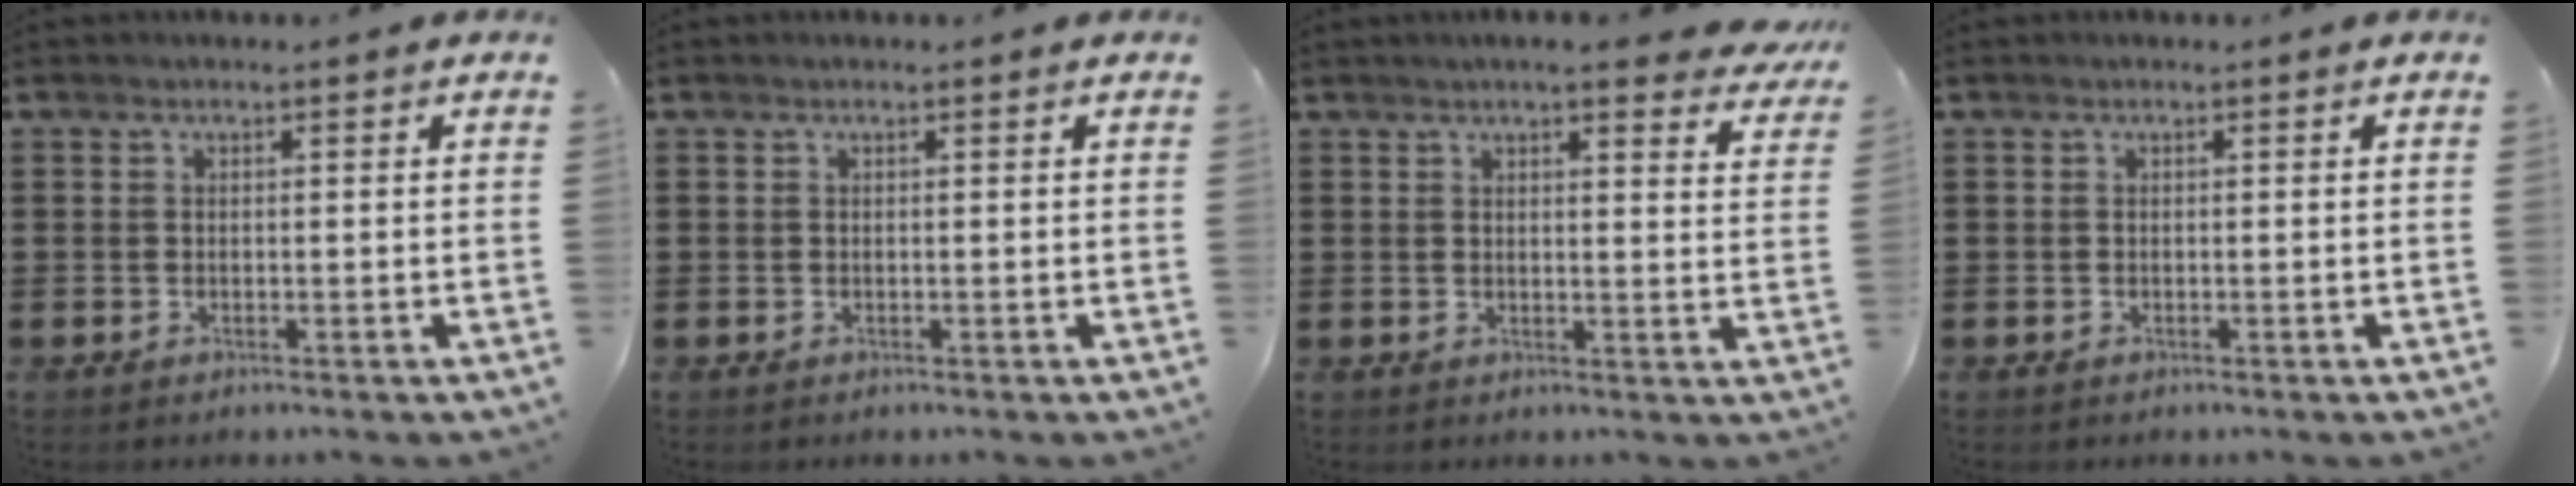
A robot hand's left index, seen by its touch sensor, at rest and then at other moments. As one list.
[{"total": 0.0}, {"total": 4.9, "force": [4.3, 0.0, 2.3], "torque": [-0.050, -0.011, 0.075]}, {"total": 0.0}]